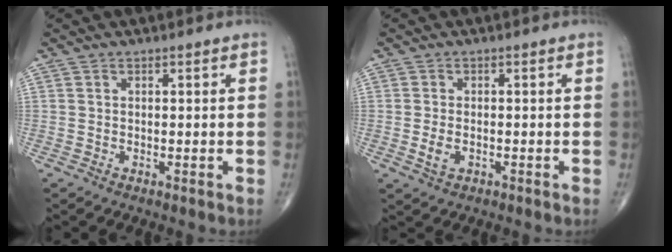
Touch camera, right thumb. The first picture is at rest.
{"total": 2.7, "force": [-0.6, 1.6, 2.1], "torque": [-0.041, 0.000, -0.009]}